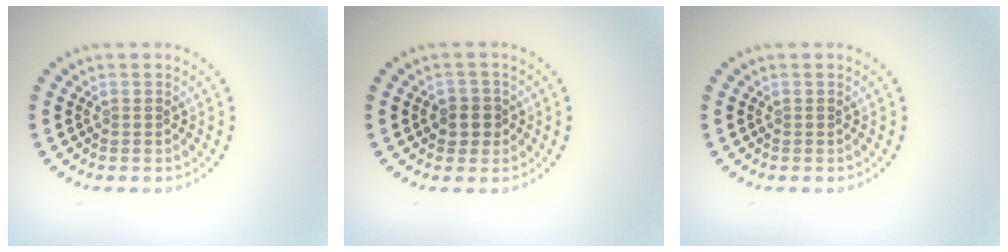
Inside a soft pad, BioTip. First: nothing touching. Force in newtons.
{"total": 2.0, "press": 1.9, "slide": 0.8}
{"total": 0.0}